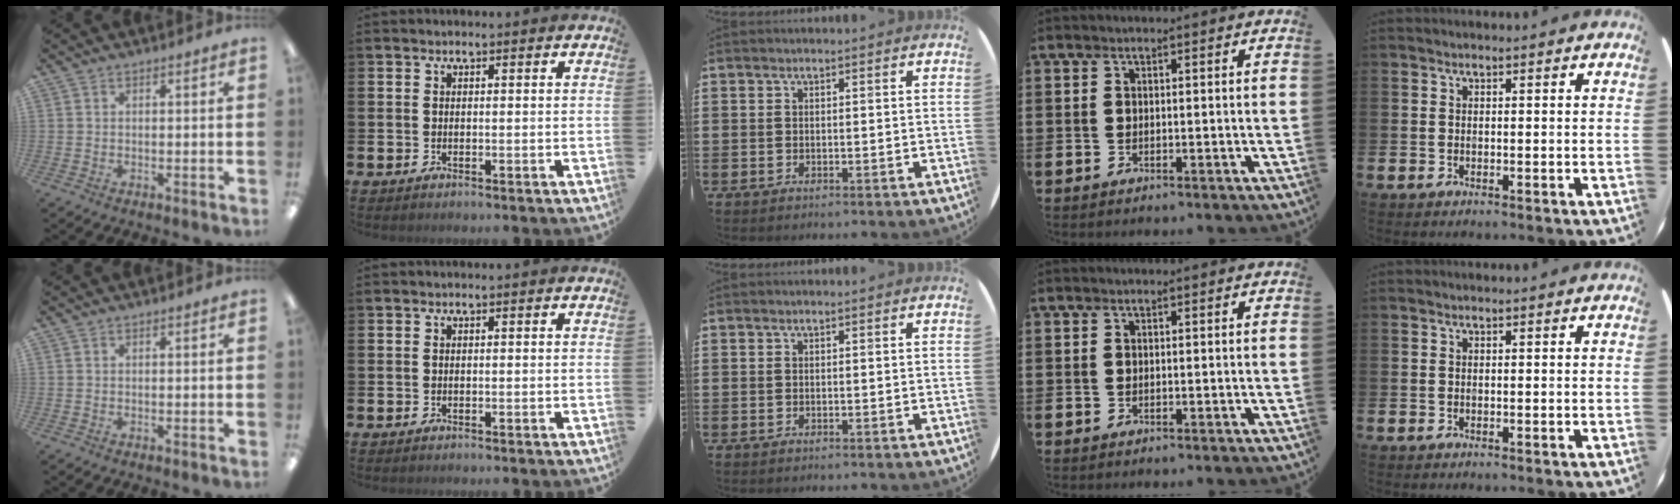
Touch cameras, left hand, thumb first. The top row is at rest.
{}